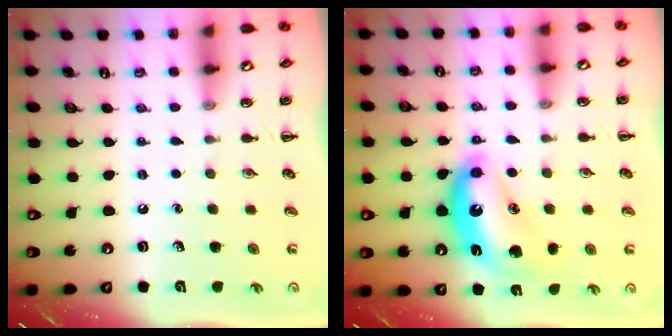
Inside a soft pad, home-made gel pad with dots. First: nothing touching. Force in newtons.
{"total": 13.6, "press": 13.6, "slide": 1.1}